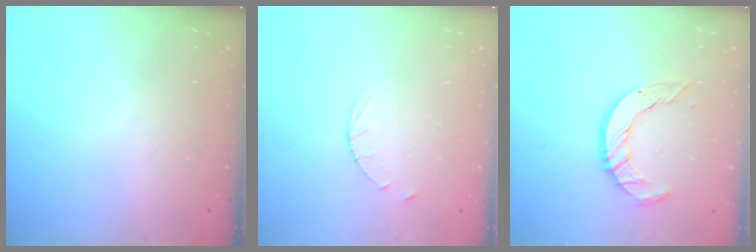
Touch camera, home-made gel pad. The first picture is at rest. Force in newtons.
{"total": 3.0, "press": 2.9, "slide": 0.4}
{"total": 10.8, "press": 10.8, "slide": 1.0}